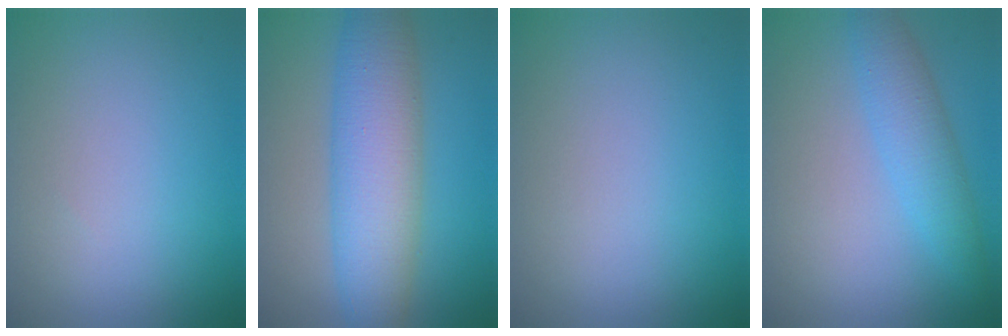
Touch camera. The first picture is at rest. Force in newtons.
{"total": 7.2, "press": 7.2, "slide": 0.1}
{"total": 0.0}
{"total": 3.2, "press": 3.2, "slide": 0.1}